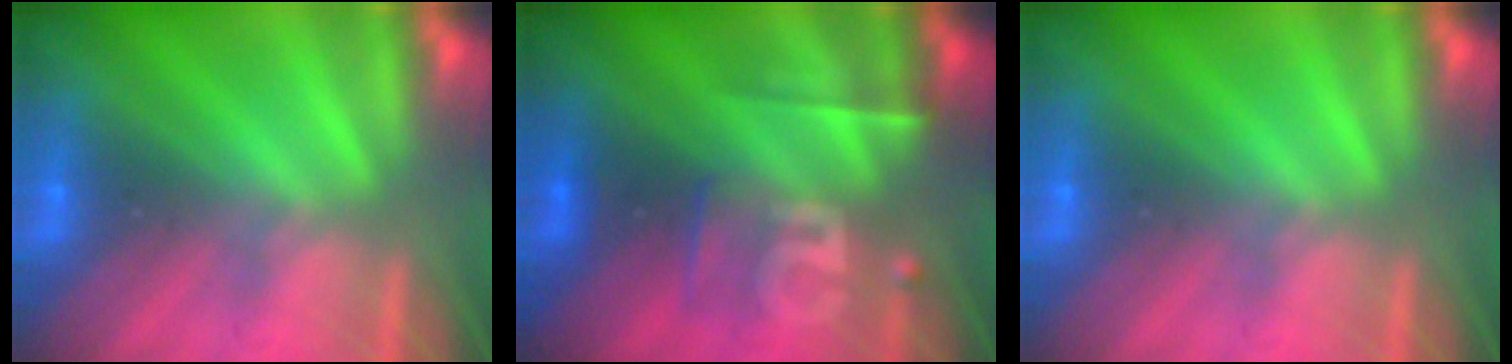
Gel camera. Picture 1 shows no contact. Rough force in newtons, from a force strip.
{"total": 2.4}
{"total": 0.0}